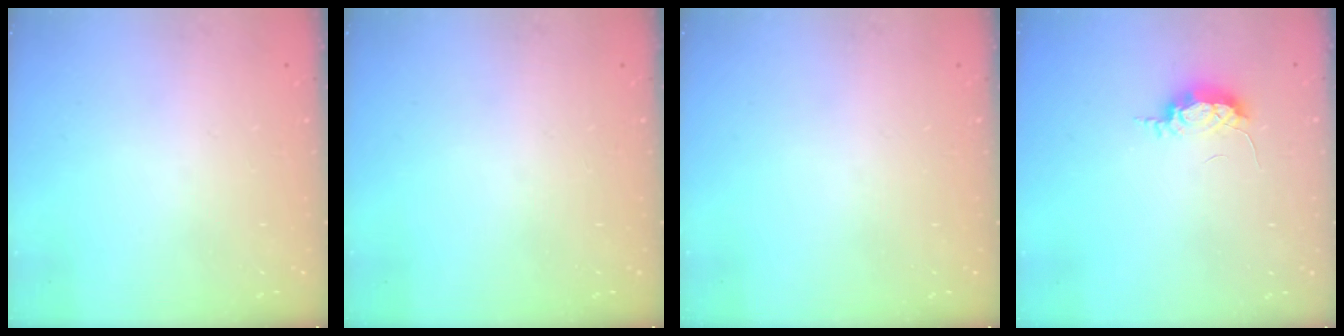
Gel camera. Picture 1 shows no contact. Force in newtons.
{"total": 0.0}
{"total": 0.0}
{"total": 5.9, "press": 5.5, "slide": 2.2}